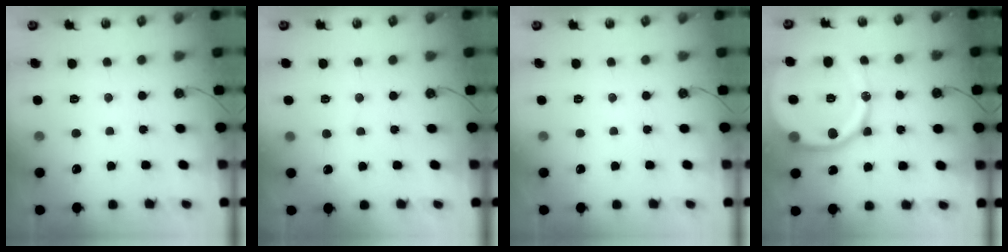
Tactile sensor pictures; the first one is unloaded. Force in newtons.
{"total": 2.1, "press": 2.1, "slide": 0.2}
{"total": 0.0}
{"total": 19.9, "press": 19.7, "slide": 2.4}